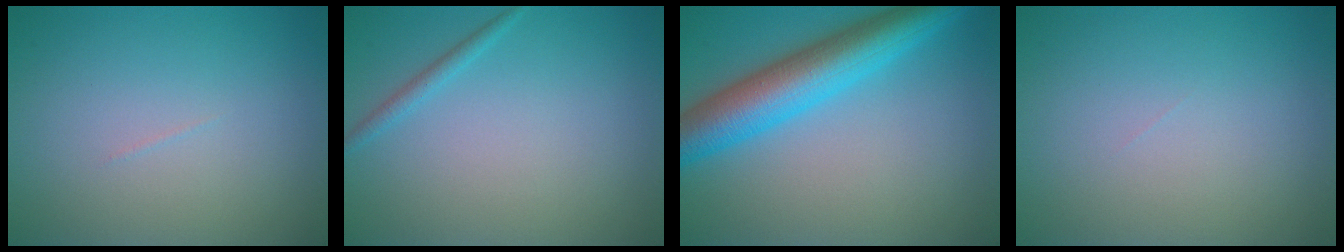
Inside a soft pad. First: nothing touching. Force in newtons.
{"total": 1.1, "press": 1.1, "slide": 0.1}
{"total": 7.8, "press": 7.8, "slide": 0.2}
{"total": 0.0}